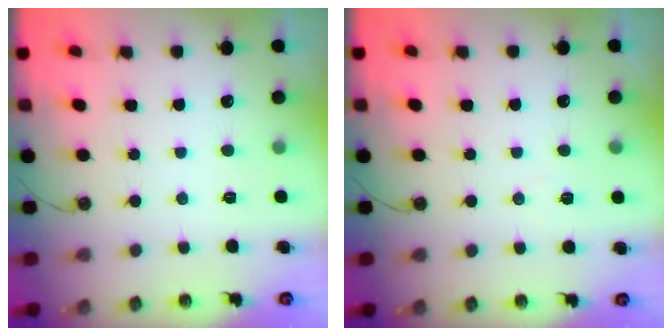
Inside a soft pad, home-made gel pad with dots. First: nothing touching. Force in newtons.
{"total": 4.5, "press": 4.1, "slide": 1.8}